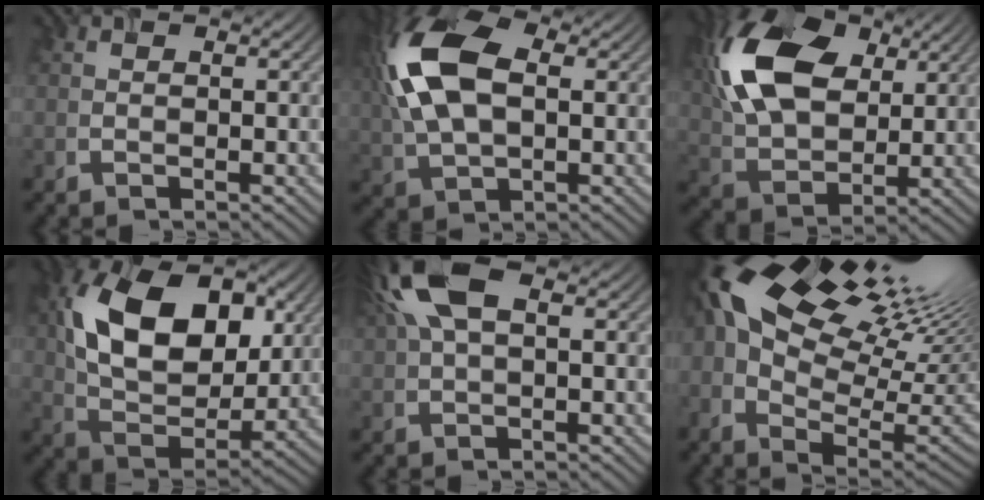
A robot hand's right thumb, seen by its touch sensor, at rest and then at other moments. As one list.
[{"total": 13.6, "force": [2.5, 7.8, 10.8], "torque": [-0.263, 0.011, 0.041]}, {"total": 15.4, "force": [5.2, 9.7, 10.8], "torque": [-0.257, 0.023, 0.094]}, {"total": 15.6, "force": [4.6, 9.9, 11.1], "torque": [-0.221, 0.002, 0.085]}, {"total": 9.2, "force": [3.0, 4.3, 7.6], "torque": [-0.197, 0.021, 0.056]}, {"total": 19.5, "force": [8.7, 10.3, 14.1], "torque": [-0.260, 0.027, 0.167]}]